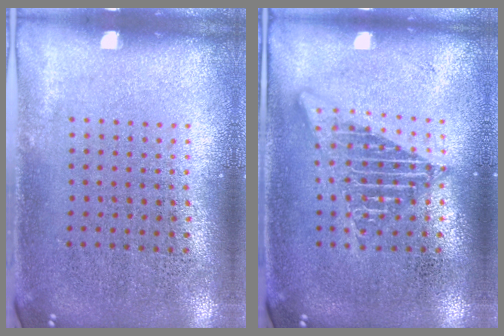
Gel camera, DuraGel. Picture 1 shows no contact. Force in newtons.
{"total": 2.7, "press": 2.7, "slide": 0.3}